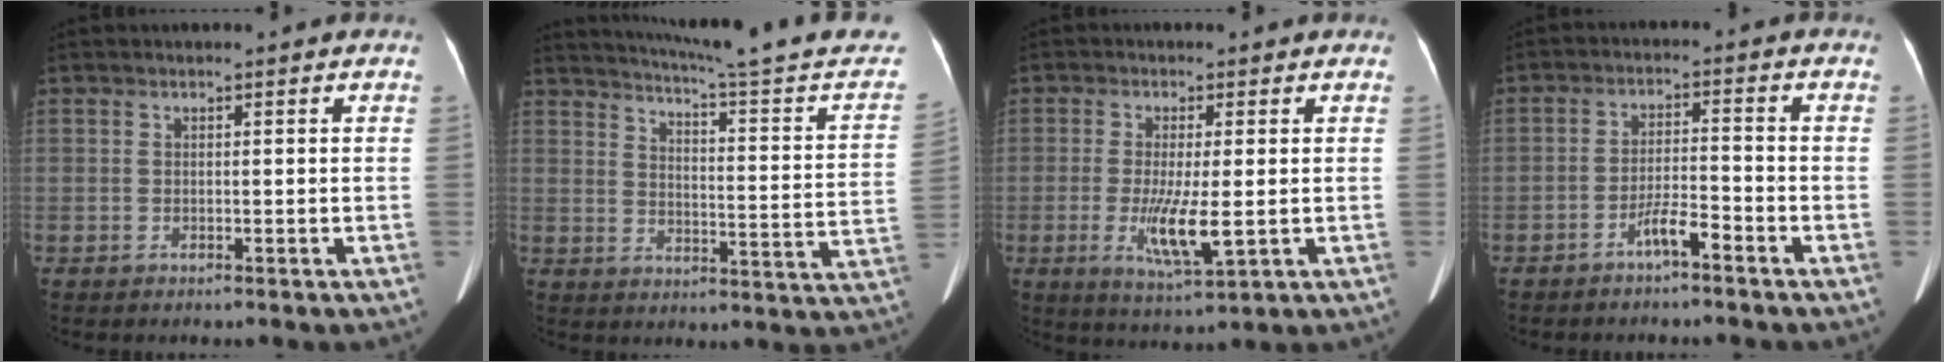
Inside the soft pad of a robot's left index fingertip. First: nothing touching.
{"total": 23.5, "force": [21.6, -0.6, 9.2], "torque": [-0.140, -0.079, 0.261]}
{"total": 6.8, "force": [-1.1, 1.0, 6.7], "torque": [-0.133, -0.020, -0.016]}
{"total": 3.9, "force": [-3.0, 0.3, 2.4], "torque": [-0.052, 0.001, -0.054]}